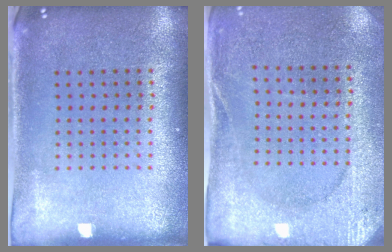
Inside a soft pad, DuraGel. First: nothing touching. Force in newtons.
{"total": 2.6, "press": 2.6, "slide": 0.4}